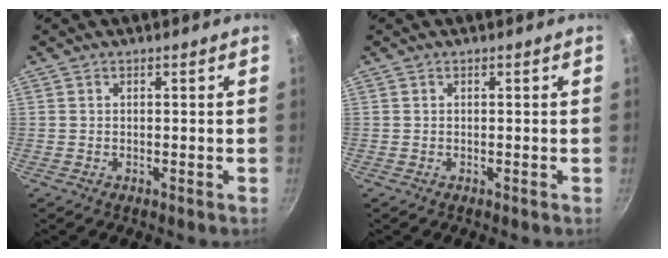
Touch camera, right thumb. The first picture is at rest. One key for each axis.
{"total": 0.0}